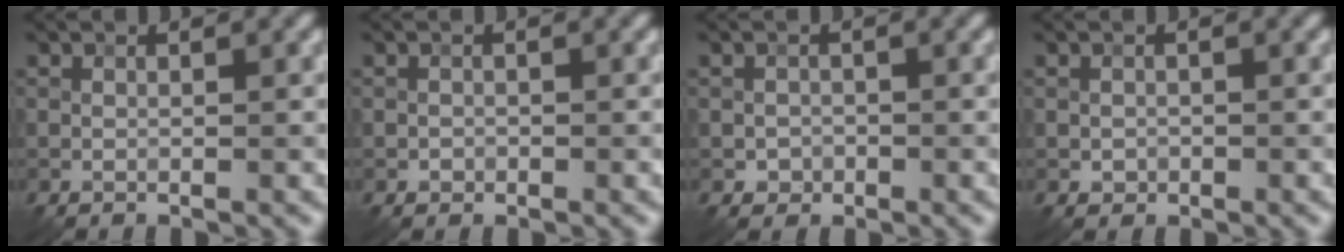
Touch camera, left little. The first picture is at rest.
{"total": 0.6, "force": [-0.3, 0.5, 0.1], "torque": [0.003, -0.003, -0.006]}
{"total": 1.2, "force": [-0.5, 1.1, 0.2], "torque": [0.006, -0.001, -0.010]}
{"total": 0.8, "force": [-0.2, 0.7, 0.2], "torque": [0.001, -0.003, -0.005]}